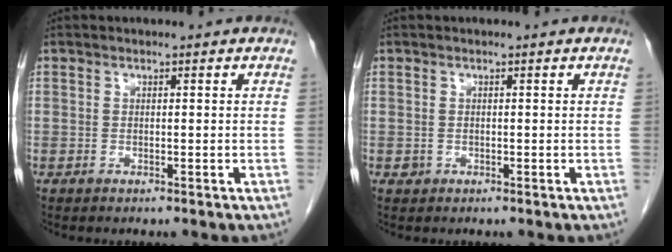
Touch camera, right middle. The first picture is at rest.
{"total": 0.6, "force": [-0.2, 0.6, 0.1], "torque": [-0.002, 0.002, -0.002]}